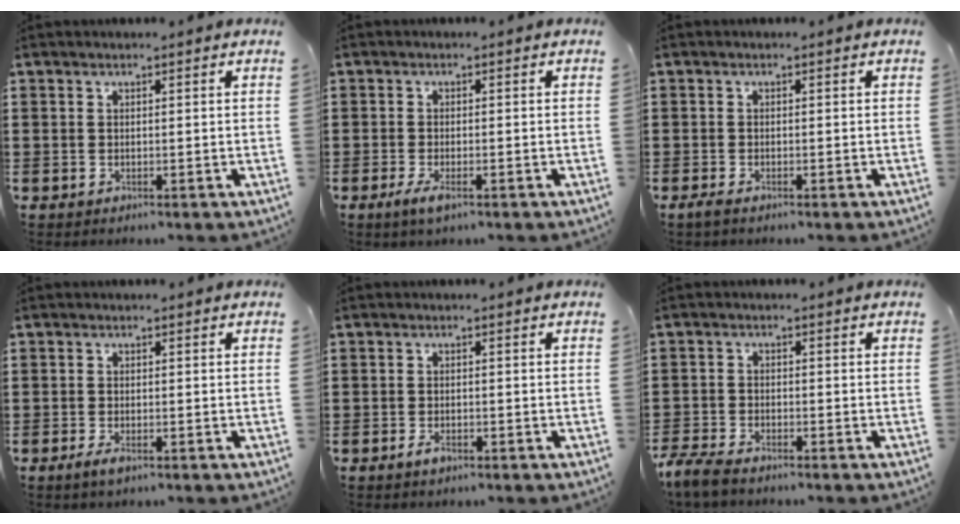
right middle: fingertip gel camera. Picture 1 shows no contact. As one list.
[{"total": 2.4, "force": [-1.1, 0.6, 2.1], "torque": [-0.050, -0.007, -0.023]}, {"total": 0.9, "force": [-0.6, 0.2, 0.6], "torque": [-0.021, -0.006, -0.013]}, {"total": 1.6, "force": [-0.8, 0.4, 1.3], "torque": [-0.033, -0.005, -0.018]}, {"total": 1.6, "force": [-0.9, 0.6, 1.1], "torque": [-0.028, -0.006, -0.018]}, {"total": 3.6, "force": [-3.3, 0.7, 1.4], "torque": [-0.052, -0.009, -0.072]}]